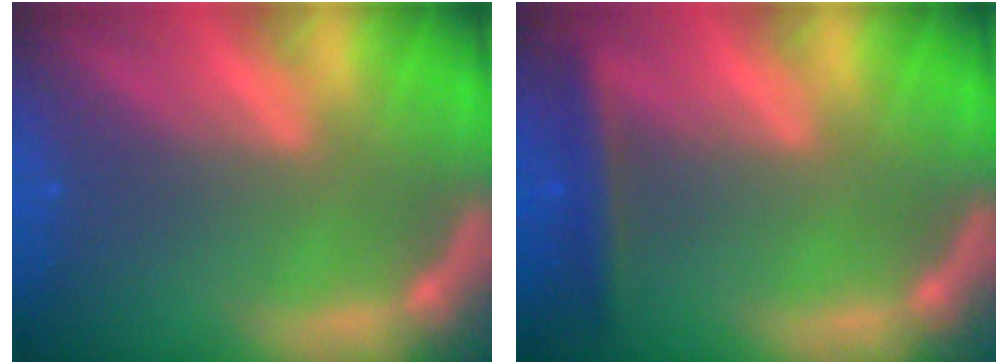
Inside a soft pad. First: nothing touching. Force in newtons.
{"total": 2.4}